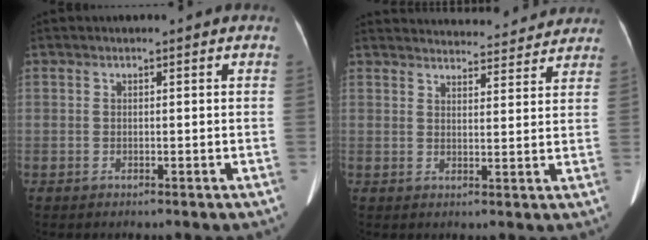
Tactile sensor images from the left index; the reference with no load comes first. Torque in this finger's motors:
{"motor_torque": [1.07, -1.07, 0.16, 0.02]}